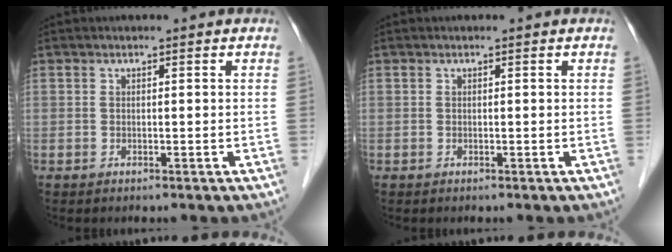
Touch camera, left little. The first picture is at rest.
{"total": 0.0}